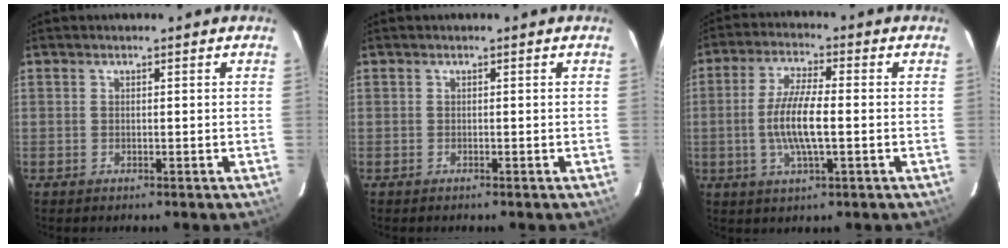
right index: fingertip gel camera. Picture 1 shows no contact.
{"total": 0.0}
{"total": 8.9, "force": [-1.3, 1.9, 8.6], "torque": [-0.173, -0.005, -0.028]}